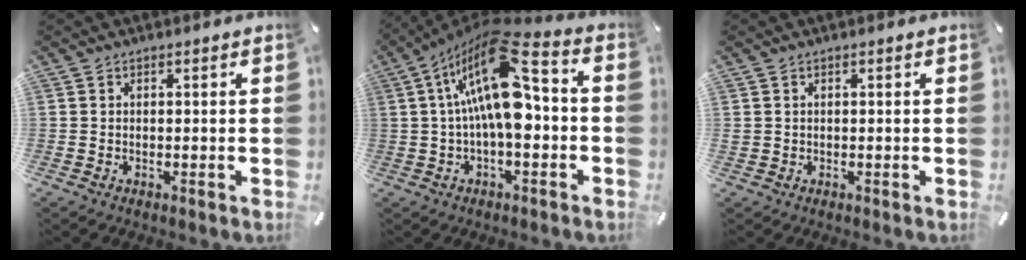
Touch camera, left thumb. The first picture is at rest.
{"total": 20.3, "force": [3.4, 8.6, 18.0], "torque": [-0.326, -0.023, 0.054]}
{"total": 0.7, "force": [0.1, 0.7, 0.1], "torque": [-0.002, 0.004, 0.002]}